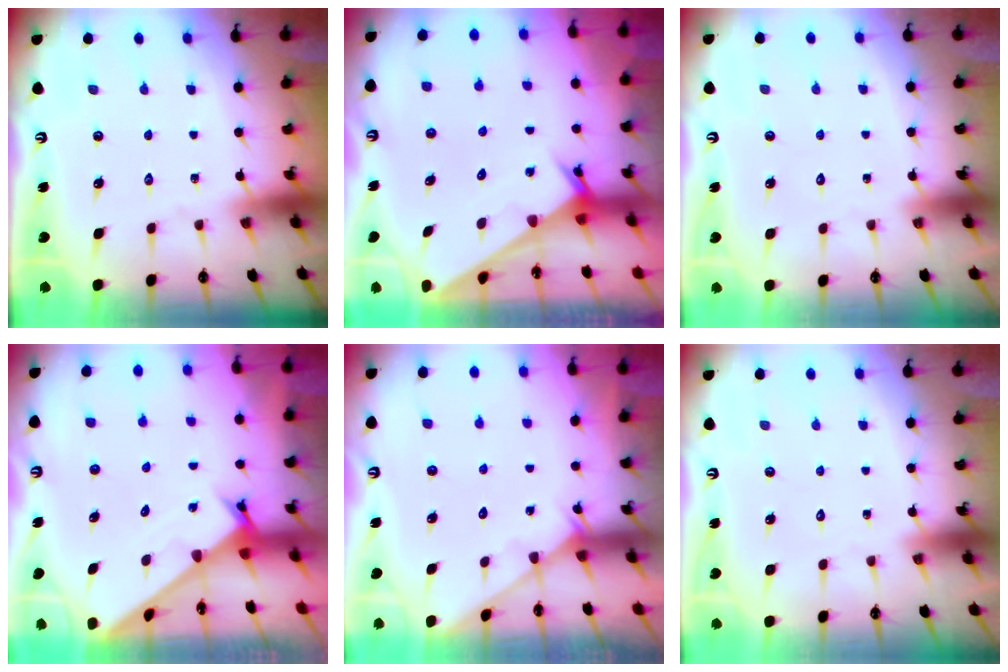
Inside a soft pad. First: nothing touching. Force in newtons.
{"total": 2.1, "press": 2.1, "slide": 0.2}
{"total": 1.8, "press": 1.8, "slide": 0.1}
{"total": 1.6, "press": 1.6, "slide": 0.1}
{"total": 2.2, "press": 2.2, "slide": 0.2}
{"total": 1.8, "press": 1.8, "slide": 0.1}